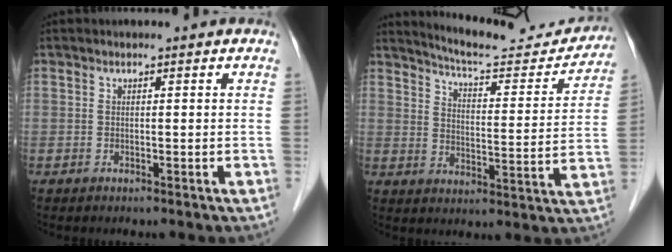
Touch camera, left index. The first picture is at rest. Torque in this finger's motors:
{"motor_torque": [0.33, -0.38, 0.12, 0.02]}